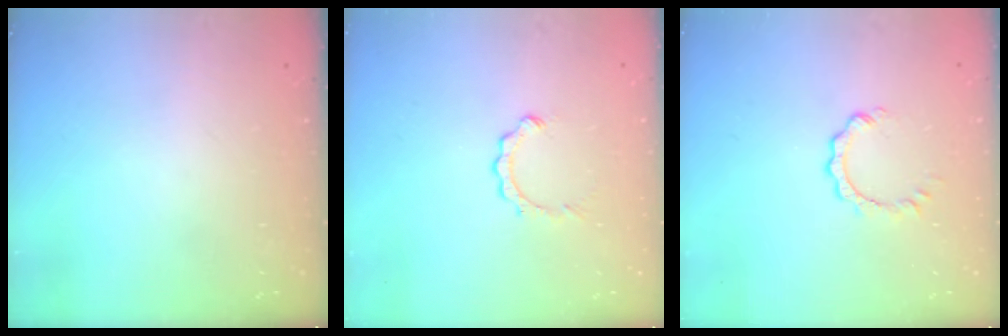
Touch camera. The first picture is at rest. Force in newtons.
{"total": 2.9, "press": 2.9, "slide": 0.4}
{"total": 2.8, "press": 2.8, "slide": 0.3}